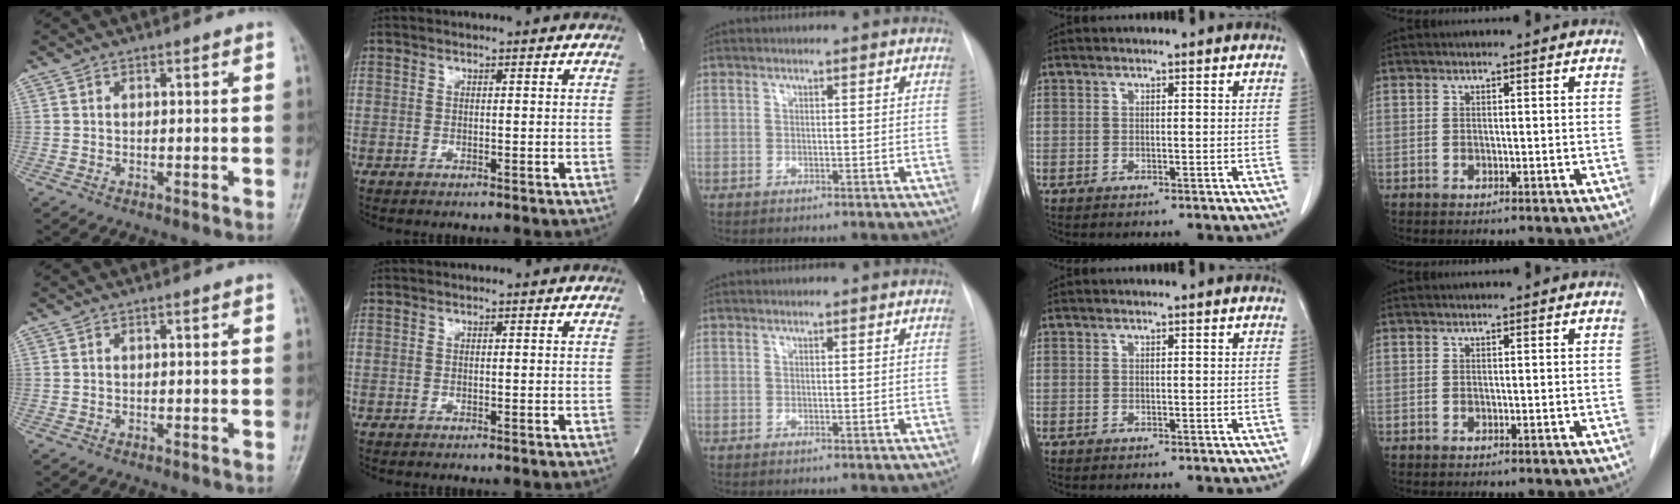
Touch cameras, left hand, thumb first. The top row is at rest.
{}